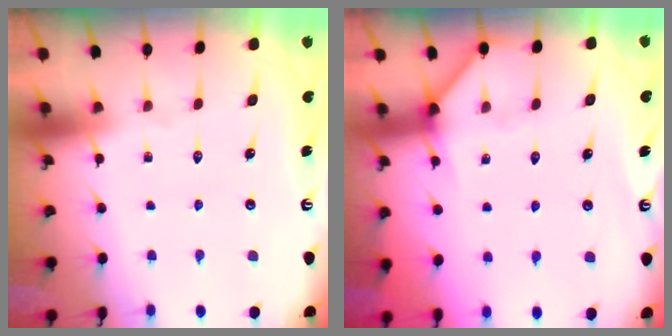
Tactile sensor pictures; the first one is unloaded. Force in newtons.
{"total": 5.3, "press": 5.3, "slide": 0.5}